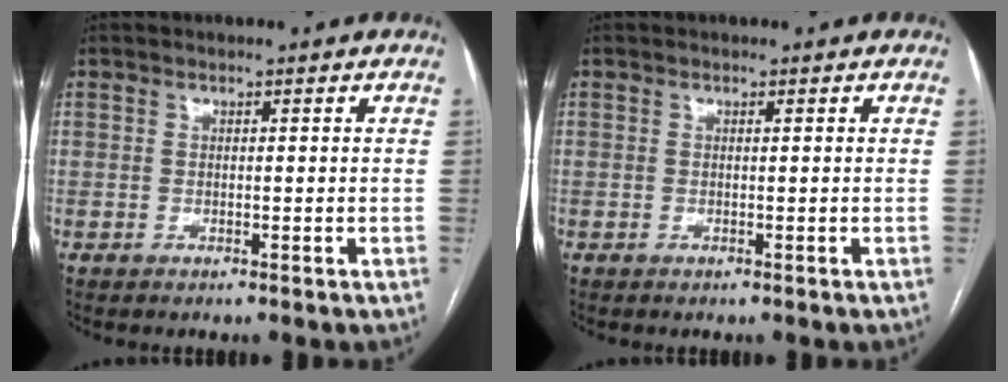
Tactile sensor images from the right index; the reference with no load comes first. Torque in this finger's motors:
{"motor_torque": [-0.03, 0.13, -0.07, 0.00]}